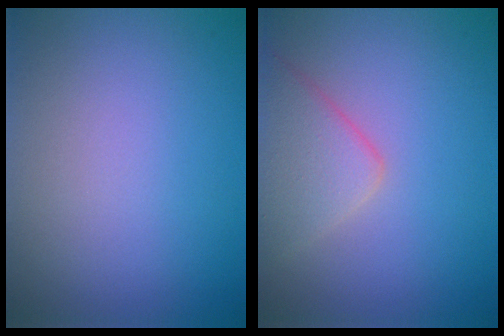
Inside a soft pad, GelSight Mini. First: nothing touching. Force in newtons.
{"total": 3.8, "press": 3.8, "slide": 0.2}